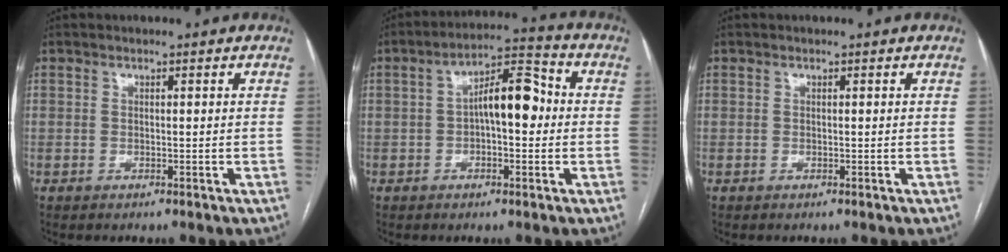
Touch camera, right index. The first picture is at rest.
{"total": 9.0, "force": [0.2, 3.1, 8.5], "torque": [-0.140, 0.034, 0.000]}
{"total": 0.0}